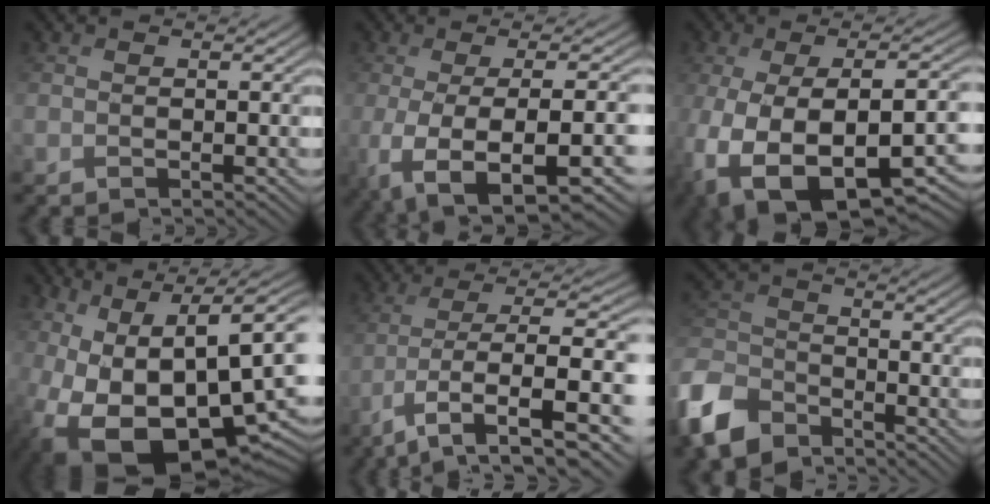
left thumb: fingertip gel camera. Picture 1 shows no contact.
{"total": 12.2, "force": [-4.3, 4.3, 10.5], "torque": [-0.196, -0.025, -0.055]}
{"total": 17.1, "force": [-7.0, 9.1, 12.6], "torque": [-0.258, -0.049, -0.071]}
{"total": 18.8, "force": [-2.7, 11.5, 14.7], "torque": [-0.279, -0.065, 0.003]}
{"total": 10.6, "force": [-2.1, 4.4, 9.4], "torque": [-0.183, -0.010, -0.035]}
{"total": 10.4, "force": [-7.6, 5.5, 4.4], "torque": [-0.121, -0.014, -0.171]}